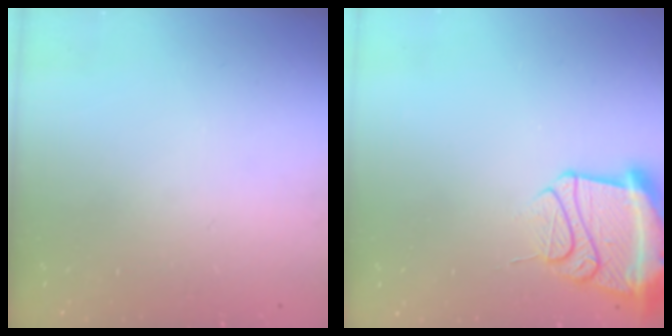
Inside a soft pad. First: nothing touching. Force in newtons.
{"total": 15.3, "press": 15.2, "slide": 1.8}